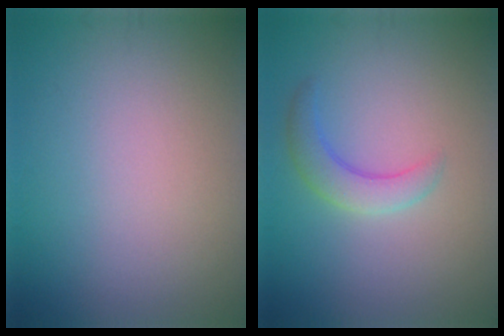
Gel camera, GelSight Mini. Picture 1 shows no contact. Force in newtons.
{"total": 2.9, "press": 2.9, "slide": 0.2}